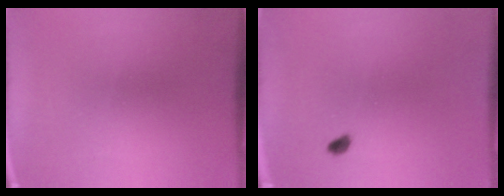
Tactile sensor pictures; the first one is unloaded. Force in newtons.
{"total": 1.4}